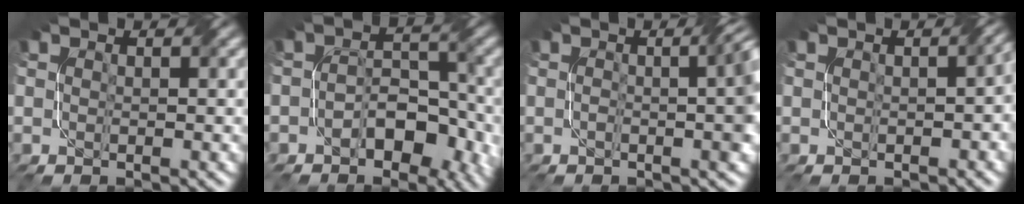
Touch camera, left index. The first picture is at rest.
{"total": 4.9, "force": [-2.1, 2.9, 3.3], "torque": [-0.043, 0.002, -0.034]}
{"total": 4.6, "force": [-0.2, 1.3, 4.4], "torque": [-0.047, 0.011, -0.007]}
{"total": 2.0, "force": [-0.2, 0.8, 1.8], "torque": [-0.020, 0.004, -0.001]}